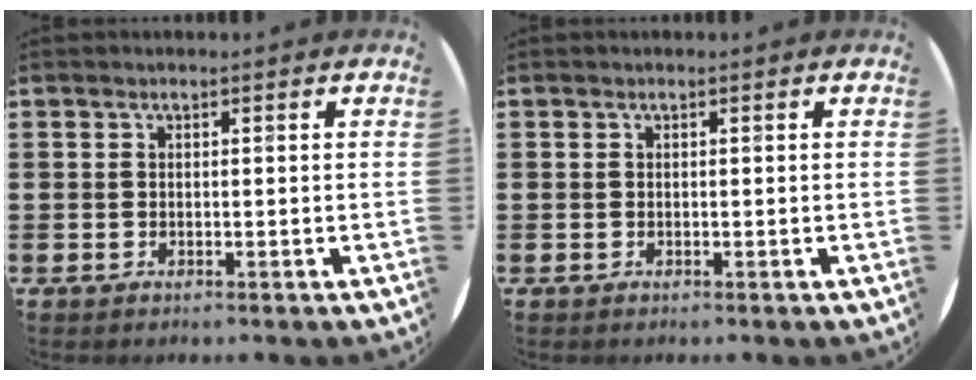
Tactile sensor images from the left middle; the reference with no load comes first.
{"total": 0.0}